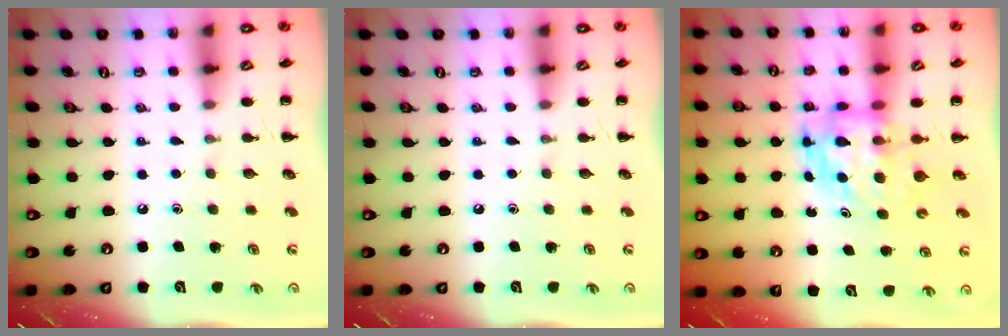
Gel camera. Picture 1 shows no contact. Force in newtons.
{"total": 0.0}
{"total": 5.0, "press": 4.8, "slide": 1.3}